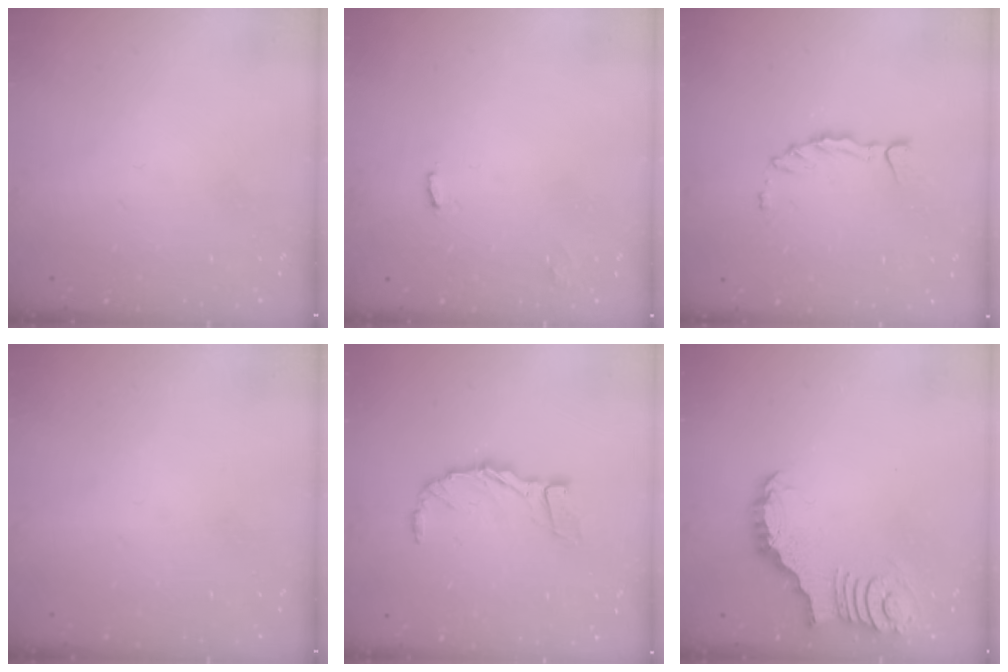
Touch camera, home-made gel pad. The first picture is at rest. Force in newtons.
{"total": 4.5, "press": 4.5, "slide": 0.2}
{"total": 1.7, "press": 1.6, "slide": 0.4}
{"total": 0.0}
{"total": 9.3, "press": 9.3, "slide": 0.8}
{"total": 2.4, "press": 2.4, "slide": 0.3}